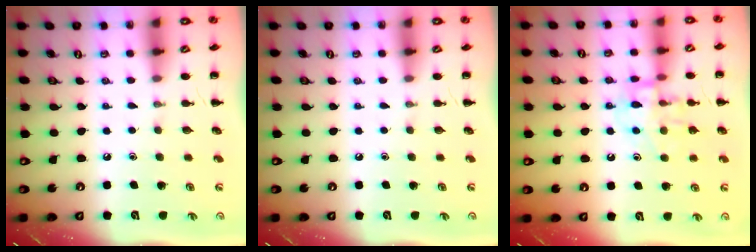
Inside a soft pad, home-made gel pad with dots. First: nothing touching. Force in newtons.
{"total": 0.0}
{"total": 13.6, "press": 13.5, "slide": 1.3}